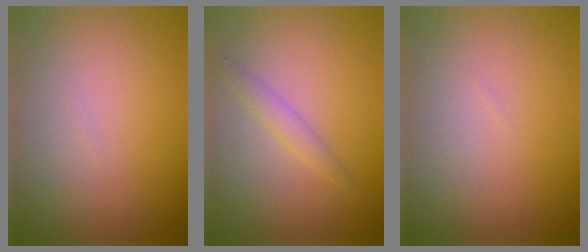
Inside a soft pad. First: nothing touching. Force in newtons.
{"total": 1.4, "press": 1.4, "slide": 0.0}
{"total": 0.0}